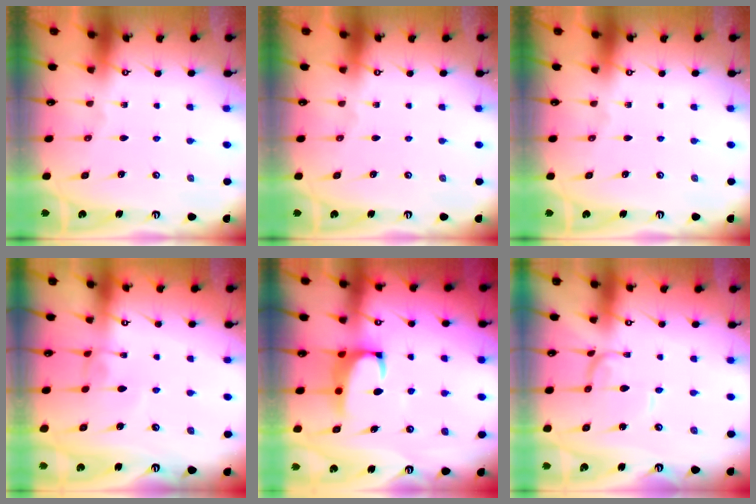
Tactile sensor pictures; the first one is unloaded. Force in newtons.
{"total": 0.0}
{"total": 0.0}
{"total": 1.5, "press": 1.5, "slide": 0.4}
{"total": 2.3, "press": 2.1, "slide": 0.9}
{"total": 1.3, "press": 1.3, "slide": 0.1}